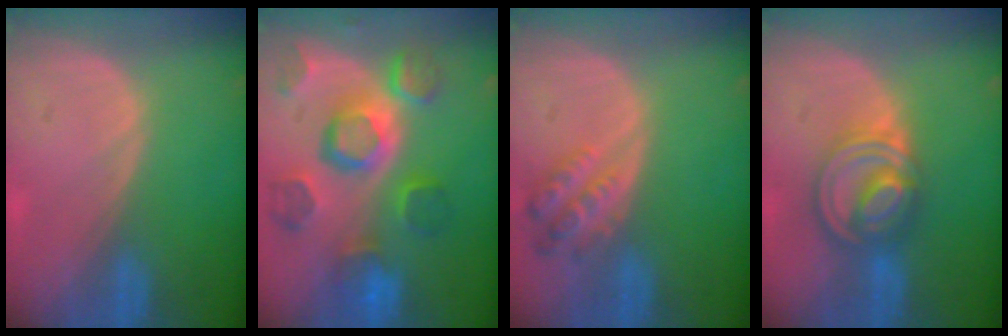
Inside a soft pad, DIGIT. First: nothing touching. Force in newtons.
{"total": 12.0, "press": 10.3, "slide": 6.2}
{"total": 5.4, "press": 5.0, "slide": 2.1}
{"total": 8.0, "press": 6.9, "slide": 4.1}